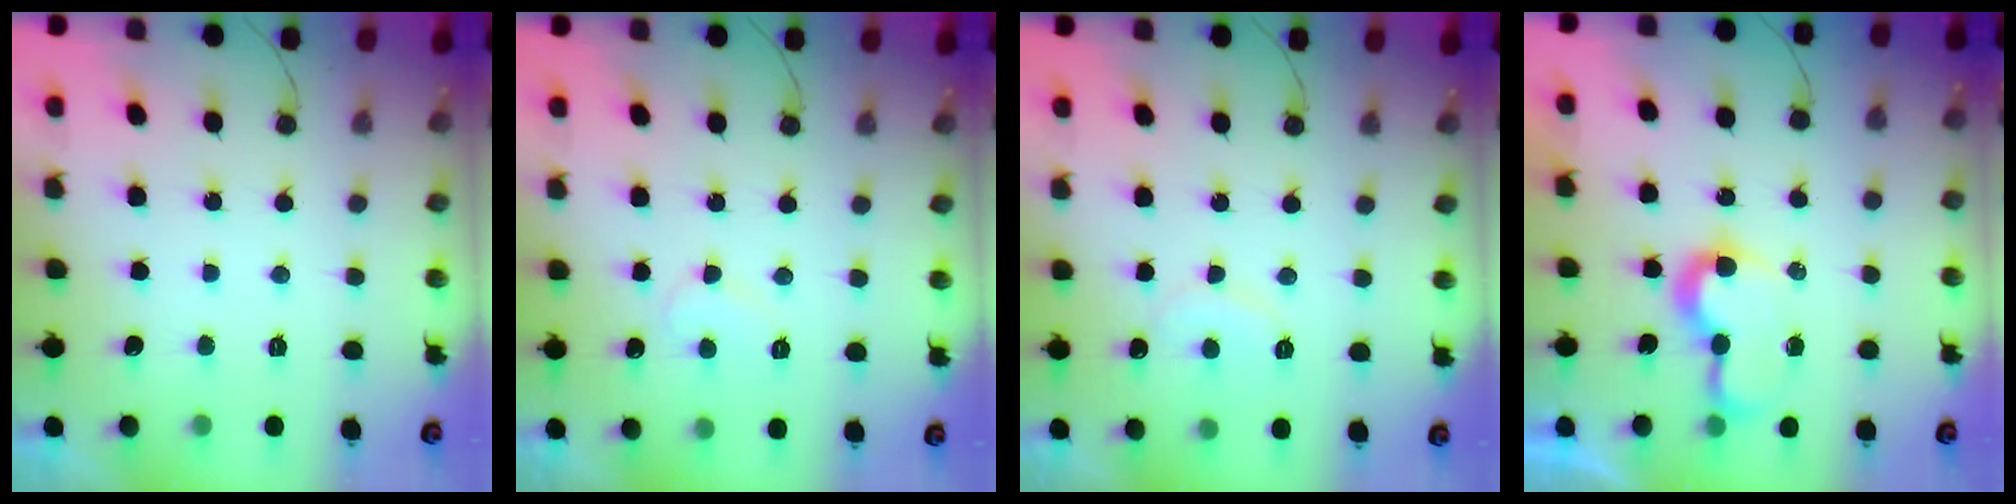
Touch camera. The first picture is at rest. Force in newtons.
{"total": 6.8, "press": 6.8, "slide": 0.4}
{"total": 7.6, "press": 7.6, "slide": 0.7}
{"total": 7.0, "press": 7.0, "slide": 0.1}